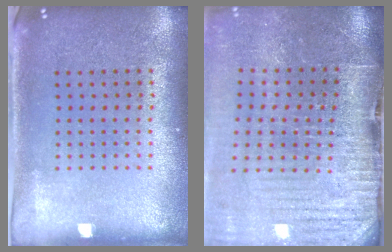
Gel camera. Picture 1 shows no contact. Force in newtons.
{"total": 4.3, "press": 3.7, "slide": 2.2}